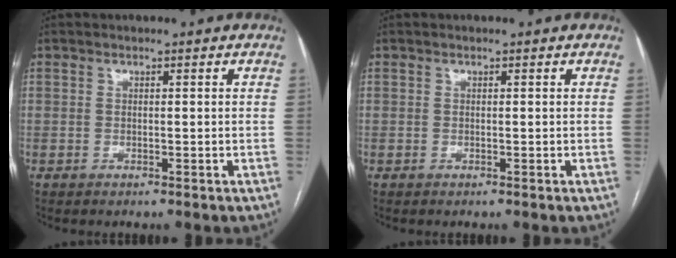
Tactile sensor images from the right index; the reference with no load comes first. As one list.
[{"total": 0.0}]